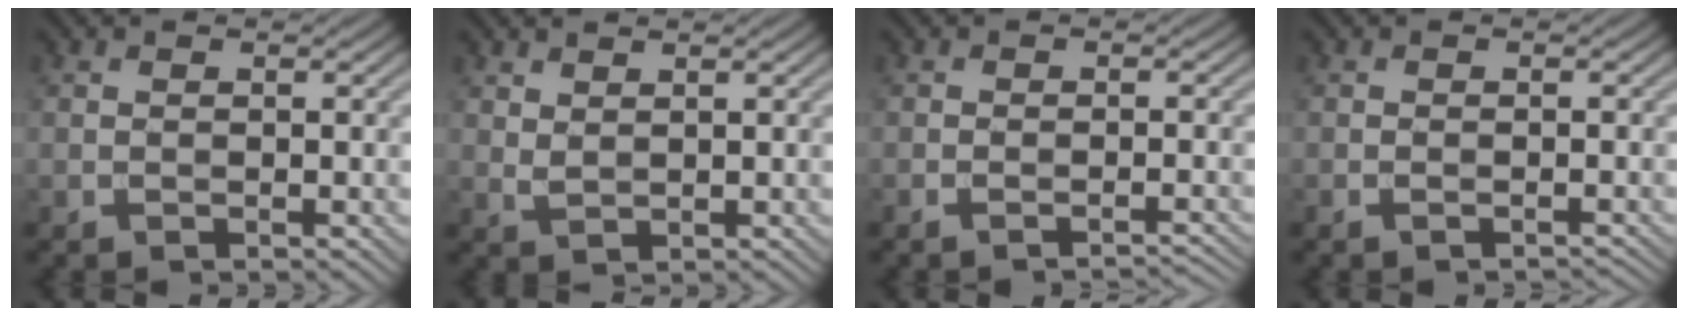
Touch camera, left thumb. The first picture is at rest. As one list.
[{"total": 1.5, "force": [1.3, 0.4, 0.7], "torque": [-0.024, -0.002, 0.032]}, {"total": 2.0, "force": [-1.7, 0.2, 1.0], "torque": [-0.008, 0.004, -0.031]}, {"total": 1.3, "force": [-1.1, 0.3, 0.6], "torque": [-0.006, 0.001, -0.016]}]